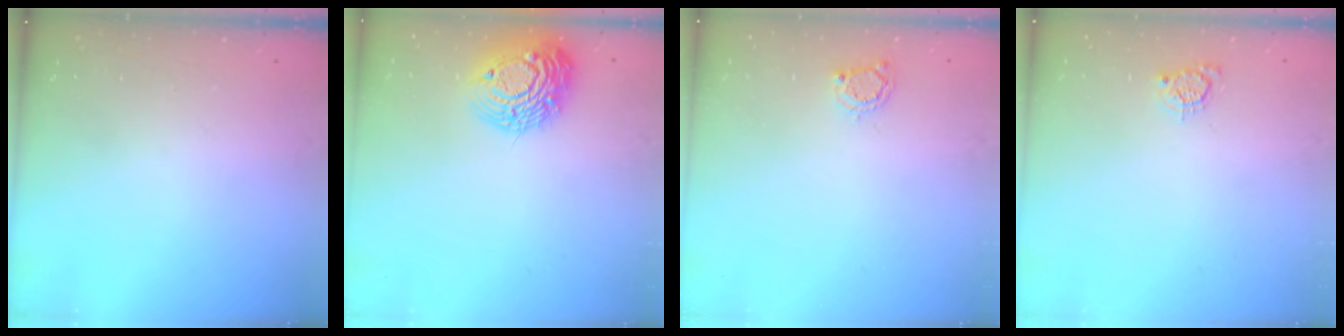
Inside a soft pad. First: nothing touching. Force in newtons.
{"total": 14.6, "press": 14.6, "slide": 1.1}
{"total": 3.0, "press": 3.0, "slide": 0.4}
{"total": 3.3, "press": 3.3, "slide": 0.4}